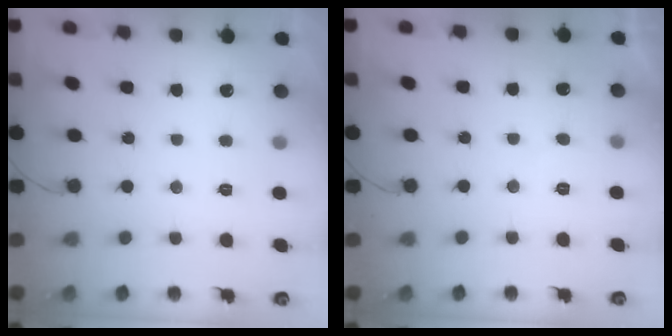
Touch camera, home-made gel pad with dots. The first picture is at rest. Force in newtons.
{"total": 2.3, "press": 2.3, "slide": 0.2}